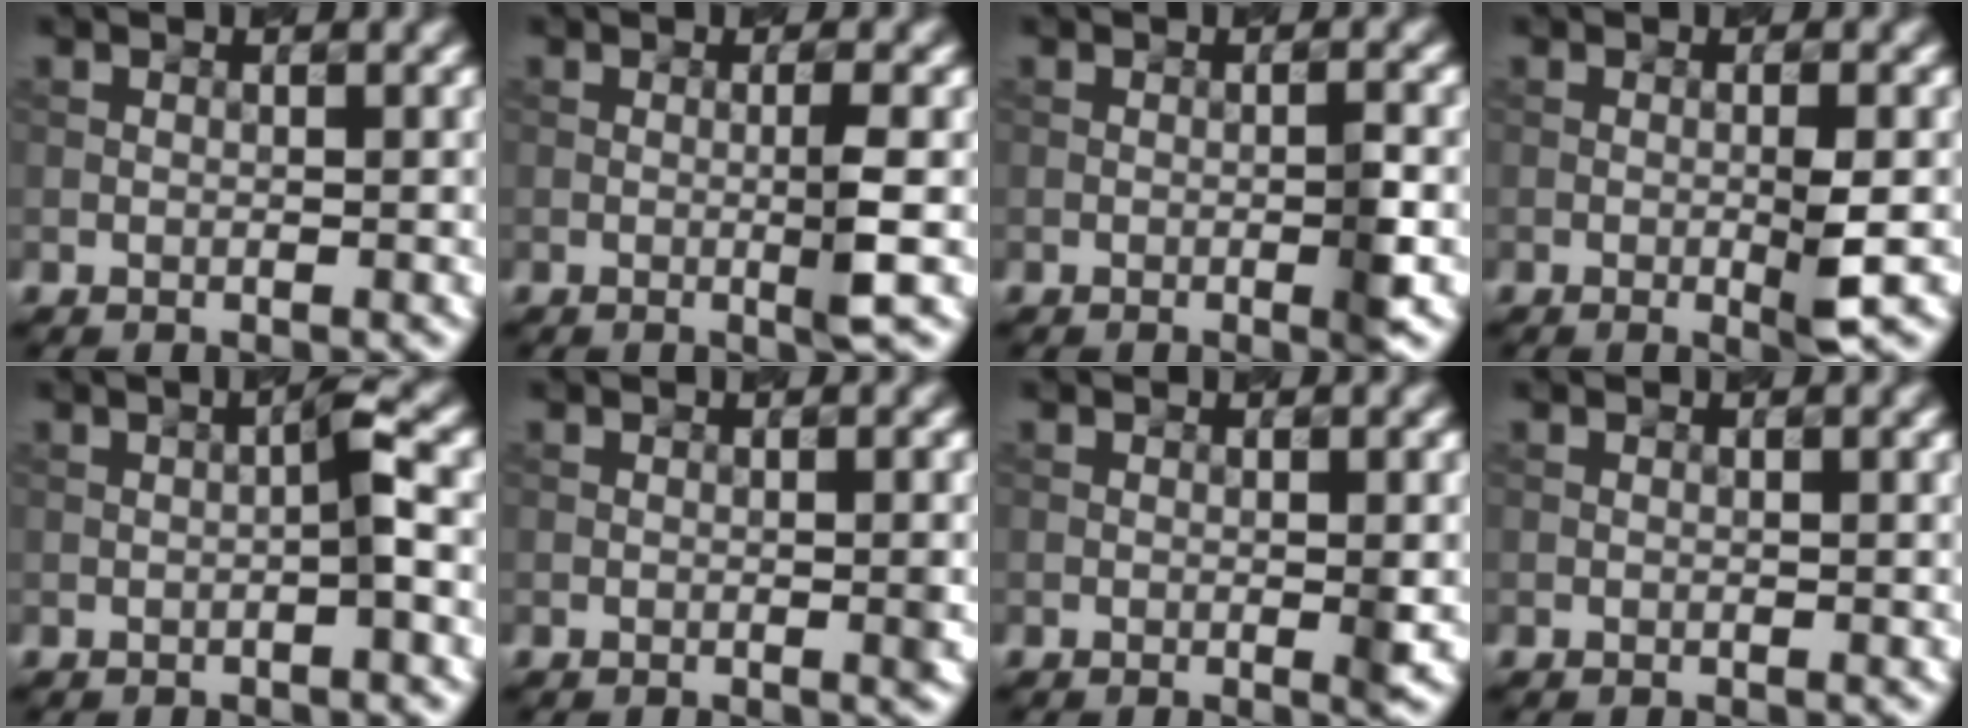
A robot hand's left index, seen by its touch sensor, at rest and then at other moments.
{"total": 2.6, "force": [-0.2, 0.2, 2.6], "torque": [-0.041, -0.002, -0.009]}
{"total": 2.2, "force": [-0.6, 0.3, 2.0], "torque": [-0.031, 0.004, -0.013]}
{"total": 2.6, "force": [-0.4, 0.3, 2.6], "torque": [-0.040, 0.000, -0.010]}
{"total": 2.1, "force": [-0.3, 0.0, 2.1], "torque": [-0.035, 0.011, -0.010]}
{"total": 1.2, "force": [-0.2, 0.2, 1.1], "torque": [-0.015, 0.001, -0.004]}
{"total": 1.2, "force": [-0.2, 0.1, 1.2], "torque": [-0.020, -0.001, -0.004]}
{"total": 0.0}